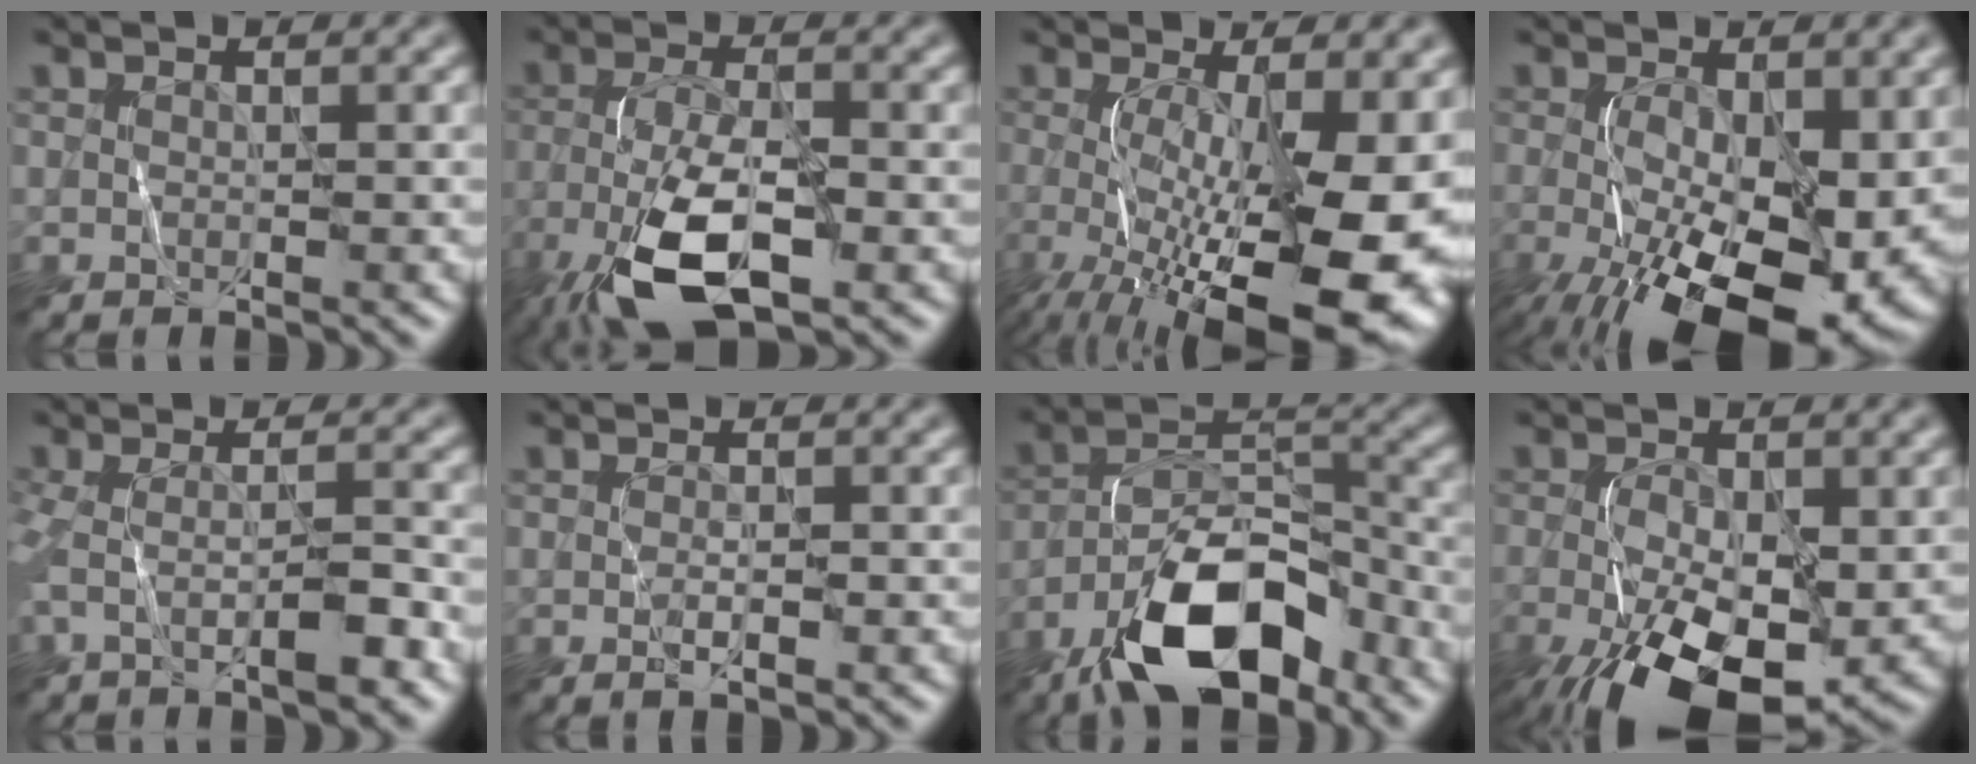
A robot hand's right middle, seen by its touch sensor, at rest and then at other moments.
{"total": 9.2, "force": [-4.6, 3.6, 7.2], "torque": [-0.155, -0.009, -0.086]}
{"total": 14.3, "force": [-3.3, 5.1, 12.9], "torque": [-0.204, -0.026, -0.044]}
{"total": 16.4, "force": [-4.8, 7.8, 13.6], "torque": [-0.232, -0.044, -0.065]}
{"total": 4.3, "force": [-1.5, 1.0, 3.9], "torque": [-0.072, -0.008, -0.037]}
{"total": 1.1, "force": [-0.2, 0.2, 1.1], "torque": [-0.020, -0.003, -0.007]}
{"total": 11.6, "force": [-7.3, 4.7, 7.6], "torque": [-0.133, 0.013, -0.143]}
{"total": 13.2, "force": [-5.2, 6.2, 10.5], "torque": [-0.193, -0.035, -0.087]}